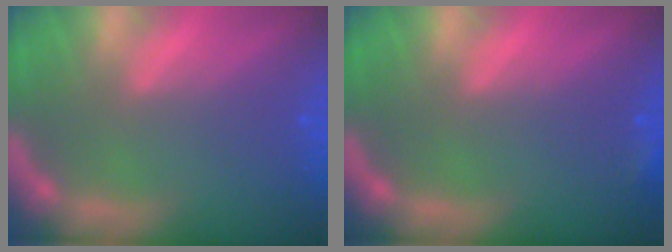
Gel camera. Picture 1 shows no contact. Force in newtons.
{"total": 0.9}